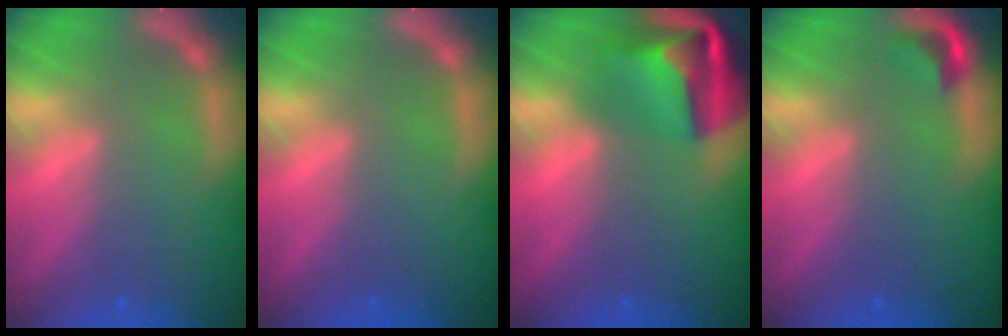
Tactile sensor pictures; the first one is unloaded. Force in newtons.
{"total": 0.0}
{"total": 8.9}
{"total": 1.9}